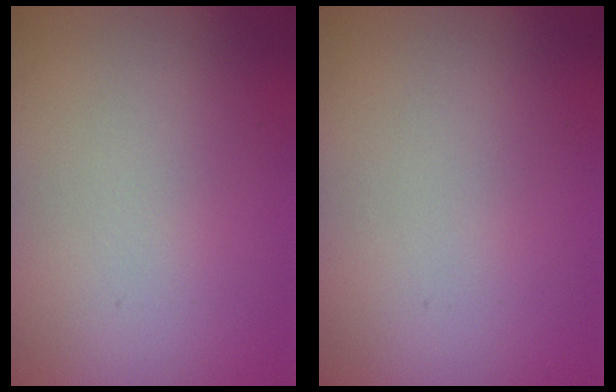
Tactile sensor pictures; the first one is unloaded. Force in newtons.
{"total": 0.0}